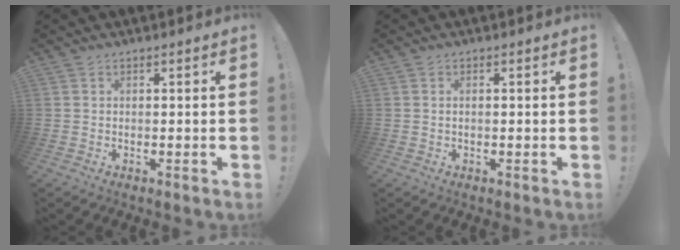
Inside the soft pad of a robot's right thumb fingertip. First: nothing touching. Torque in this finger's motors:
{"motor_torque": [-0.39, -0.16, -0.02, 0.31, -0.10]}